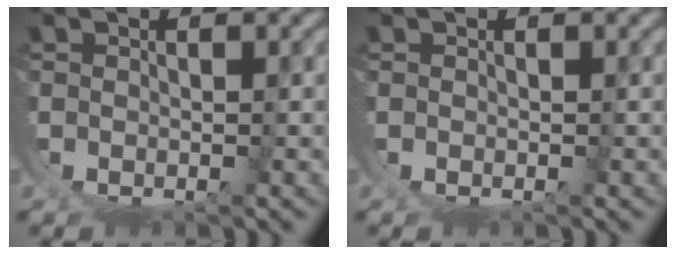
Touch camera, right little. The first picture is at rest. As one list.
[{"total": 0.0}]